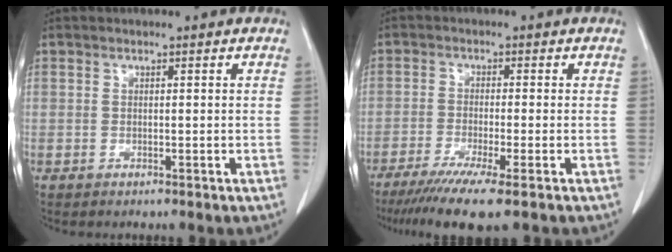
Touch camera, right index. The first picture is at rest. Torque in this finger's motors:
{"motor_torque": [1.11, -1.03, 0.44, 0.12]}